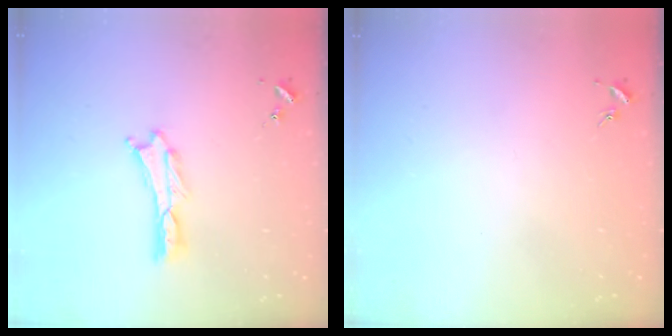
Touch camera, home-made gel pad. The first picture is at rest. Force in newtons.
{"total": 0.0}